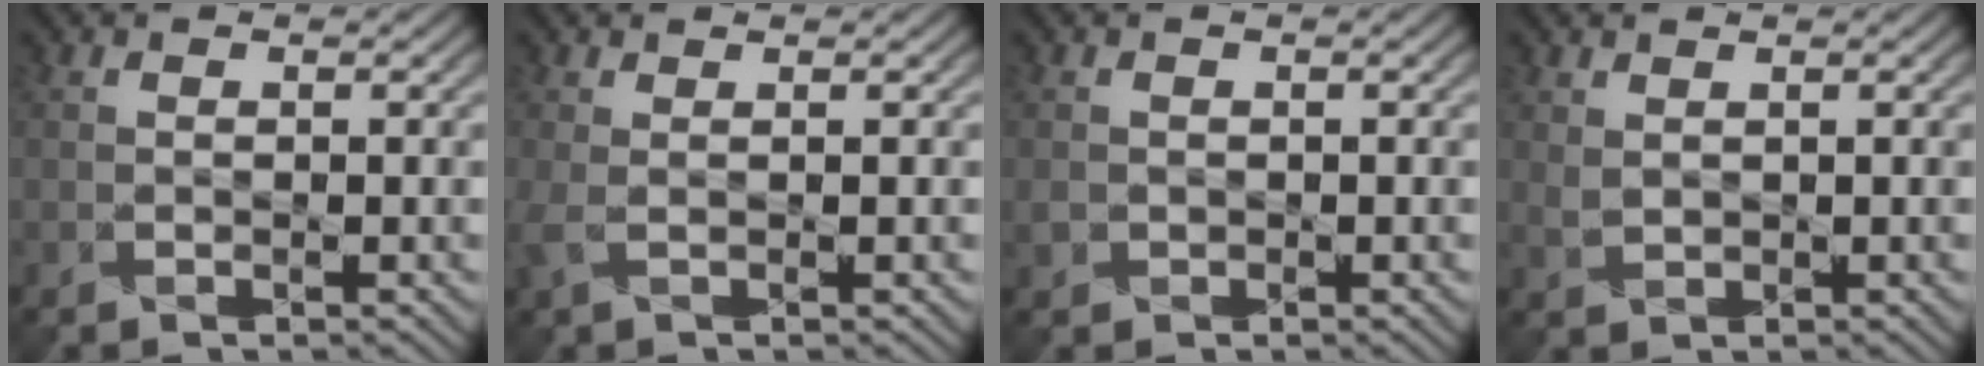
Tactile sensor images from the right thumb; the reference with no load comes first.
{"total": 1.2, "force": [0.3, 0.0, 1.2], "torque": [-0.035, 0.003, 0.003]}
{"total": 0.9, "force": [0.2, 0.7, -0.5], "torque": [0.015, -0.004, 0.003]}
{"total": 1.4, "force": [1.4, 0.2, -0.1], "torque": [-0.005, 0.001, 0.031]}